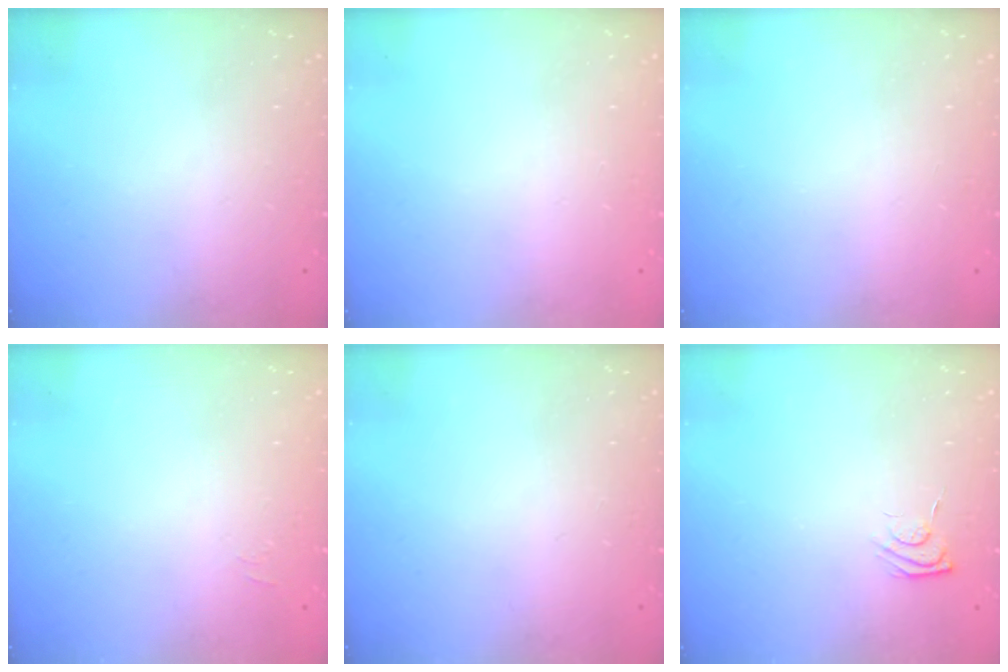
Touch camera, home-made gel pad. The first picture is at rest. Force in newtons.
{"total": 0.0}
{"total": 0.0}
{"total": 4.5, "press": 4.4, "slide": 0.9}
{"total": 0.0}
{"total": 4.9, "press": 4.7, "slide": 1.1}